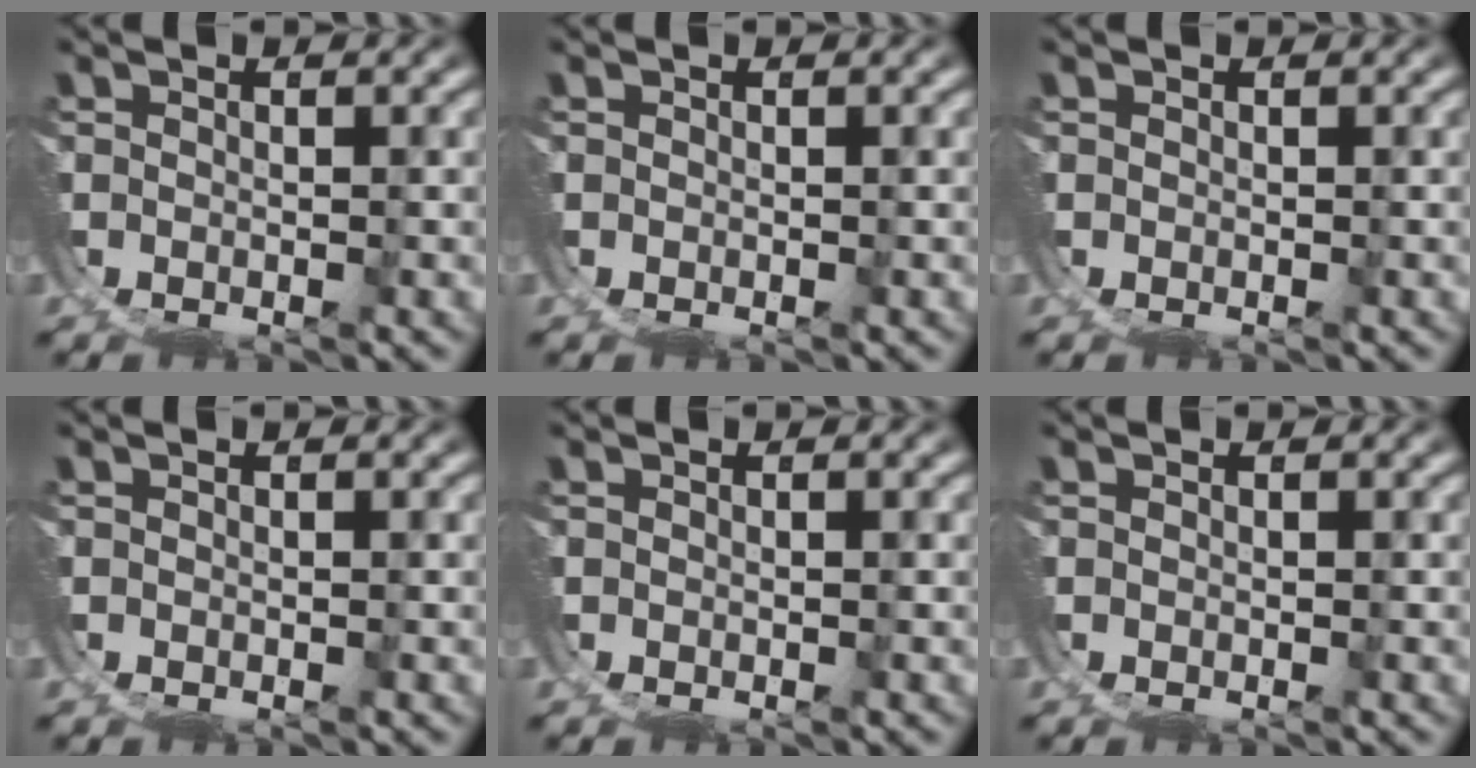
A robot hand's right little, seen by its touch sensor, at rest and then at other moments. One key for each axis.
{"total": 0.0}
{"total": 0.0}
{"total": 0.0}
{"total": 0.0}
{"total": 0.0}